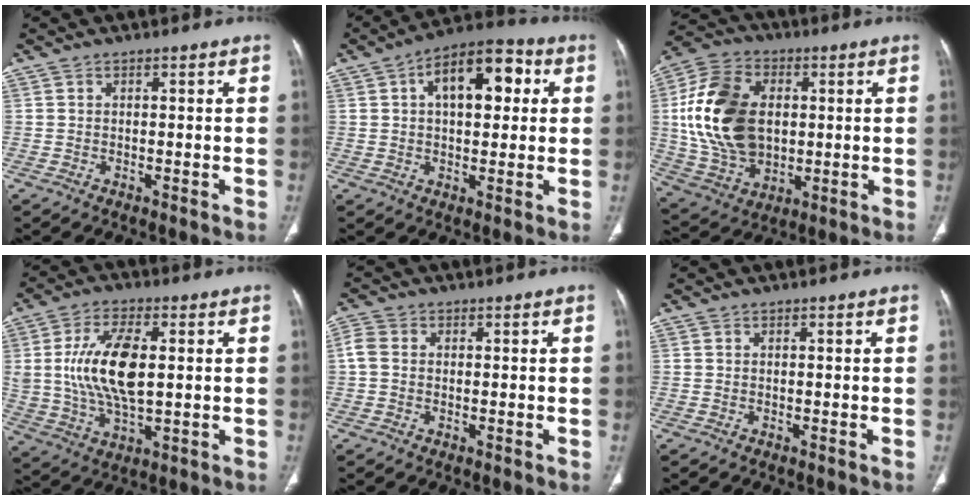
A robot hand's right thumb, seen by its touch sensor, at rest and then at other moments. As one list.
[{"total": 13.5, "force": [3.5, 7.2, 10.8], "torque": [-0.133, 0.022, 0.047]}, {"total": 20.3, "force": [2.1, 14.0, 14.6], "torque": [-0.266, 0.001, 0.049]}, {"total": 14.4, "force": [1.8, 6.9, 12.5], "torque": [-0.243, -0.006, 0.037]}, {"total": 3.1, "force": [0.2, 2.4, 1.8], "torque": [-0.045, 0.005, -0.004]}, {"total": 0.0}]